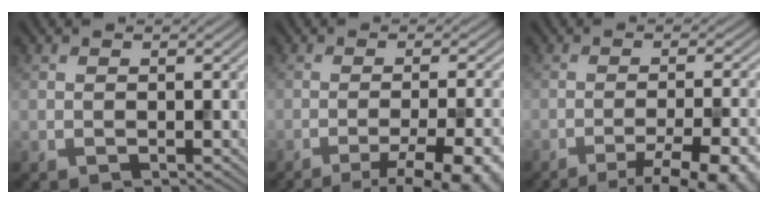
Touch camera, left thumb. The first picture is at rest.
{"total": 11.5, "force": [-7.2, 2.9, 8.5], "torque": [-0.105, 0.000, -0.081]}
{"total": 11.4, "force": [-7.8, 2.7, 7.9], "torque": [-0.099, 0.004, -0.086]}